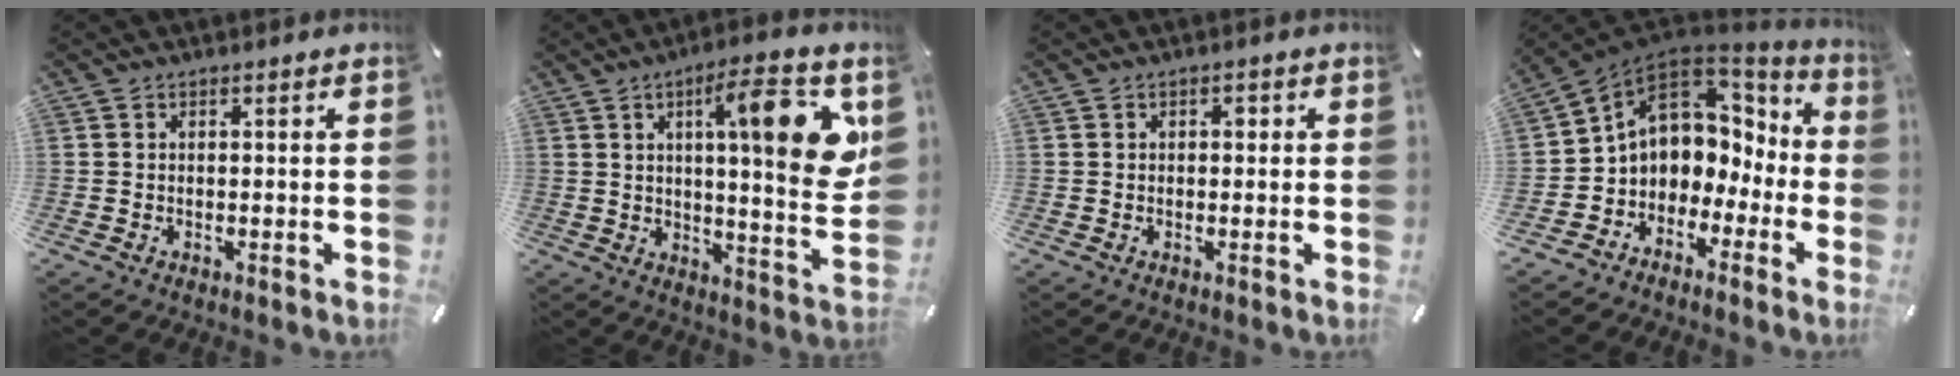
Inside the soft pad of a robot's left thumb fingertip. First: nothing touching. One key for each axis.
{"total": 17.8, "fx": 6.4, "fy": 4.0, "fz": 16.1, "tx": -0.233, "ty": -0.028, "tz": 0.086}
{"total": 1.3, "fx": 0.2, "fy": 0.9, "fz": 0.9, "tx": -0.011, "ty": 0.004, "tz": 0.000}
{"total": 9.7, "fx": 2.2, "fy": 8.5, "fz": 4.1, "tx": -0.083, "ty": -0.015, "tz": 0.047}